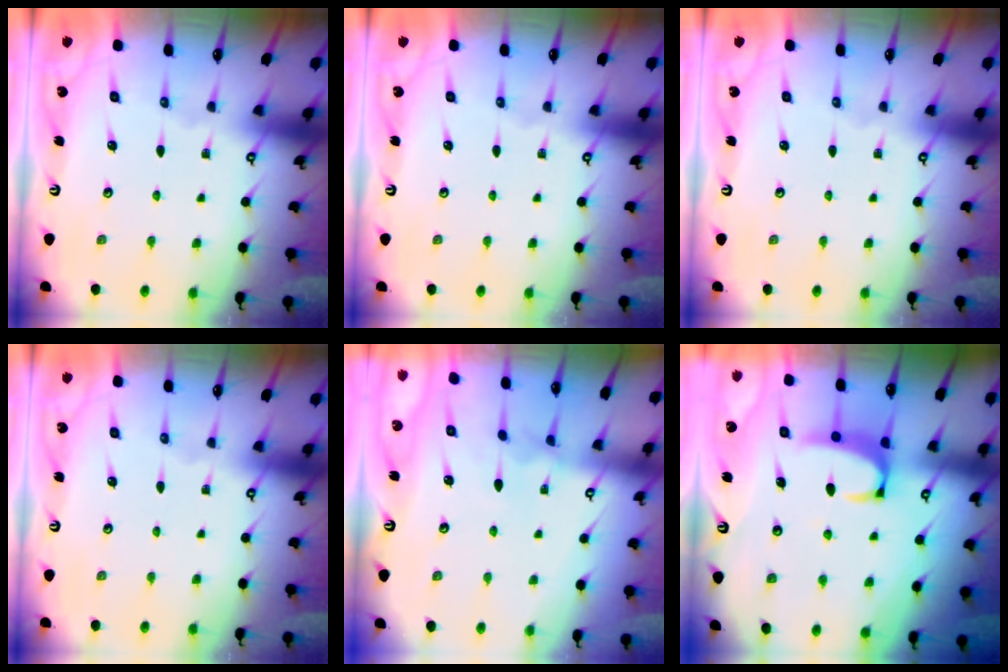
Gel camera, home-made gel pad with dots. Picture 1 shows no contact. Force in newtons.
{"total": 0.0}
{"total": 0.0}
{"total": 0.0}
{"total": 2.9, "press": 2.9, "slide": 0.2}
{"total": 2.9, "press": 2.8, "slide": 0.7}